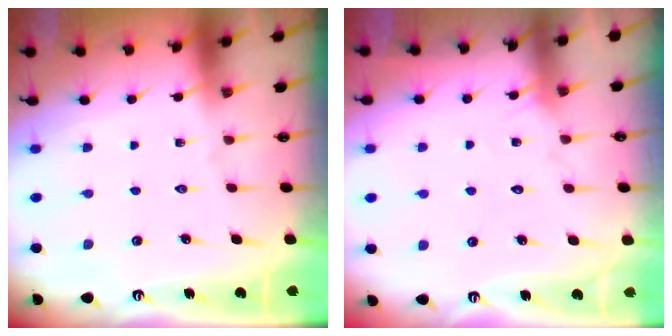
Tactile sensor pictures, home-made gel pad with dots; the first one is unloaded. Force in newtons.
{"total": 4.8, "press": 4.8, "slide": 0.5}